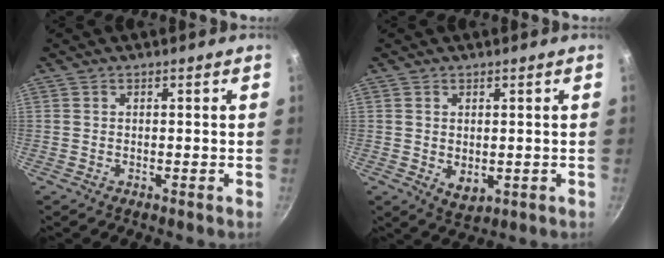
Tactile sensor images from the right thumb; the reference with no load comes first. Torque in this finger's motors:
{"motor_torque": [-0.38, 0.34, 0.21, 0.40, 0.05]}